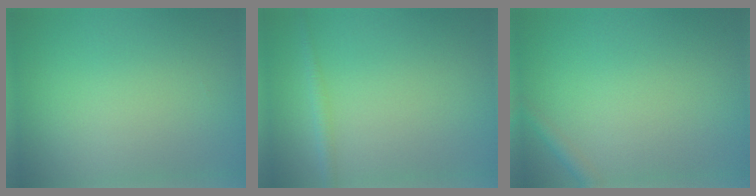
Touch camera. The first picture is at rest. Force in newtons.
{"total": 1.2, "press": 1.2, "slide": 0.1}
{"total": 1.2, "press": 1.2, "slide": 0.1}